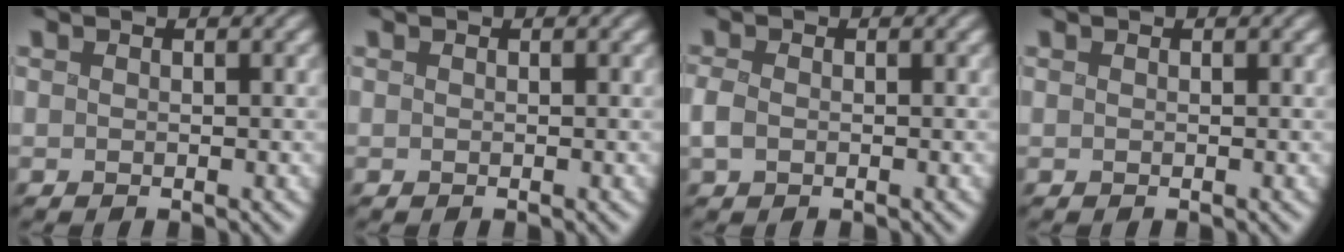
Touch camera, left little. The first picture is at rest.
{"total": 0.0}
{"total": 1.5, "force": [-0.4, 1.0, 1.0], "torque": [-0.026, 0.000, -0.012]}
{"total": 0.0}